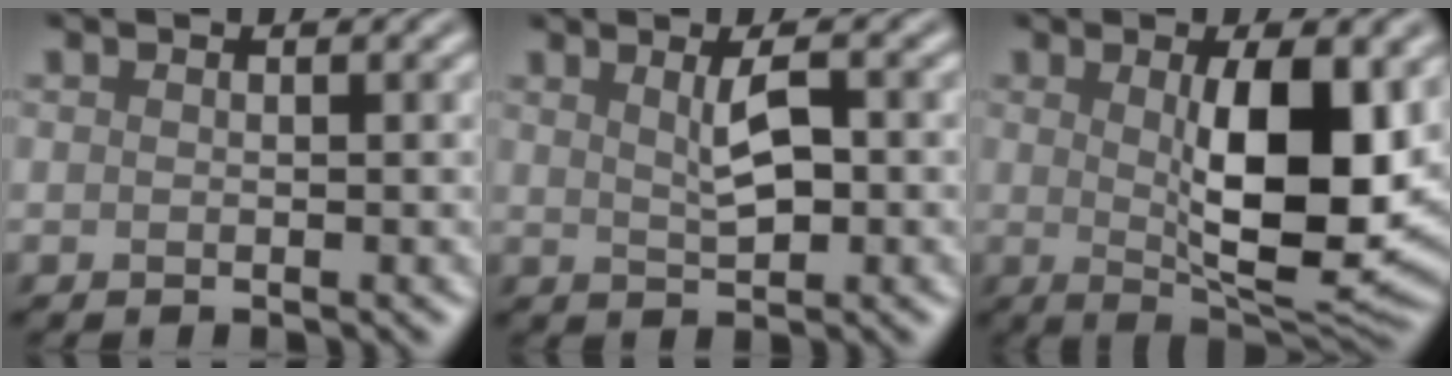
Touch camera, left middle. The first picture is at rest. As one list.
[{"total": 2.7, "force": [0.7, 0.7, 2.5], "torque": [-0.046, 0.000, 0.014]}, {"total": 9.8, "force": [0.9, 3.0, 9.3], "torque": [-0.141, -0.013, 0.023]}]